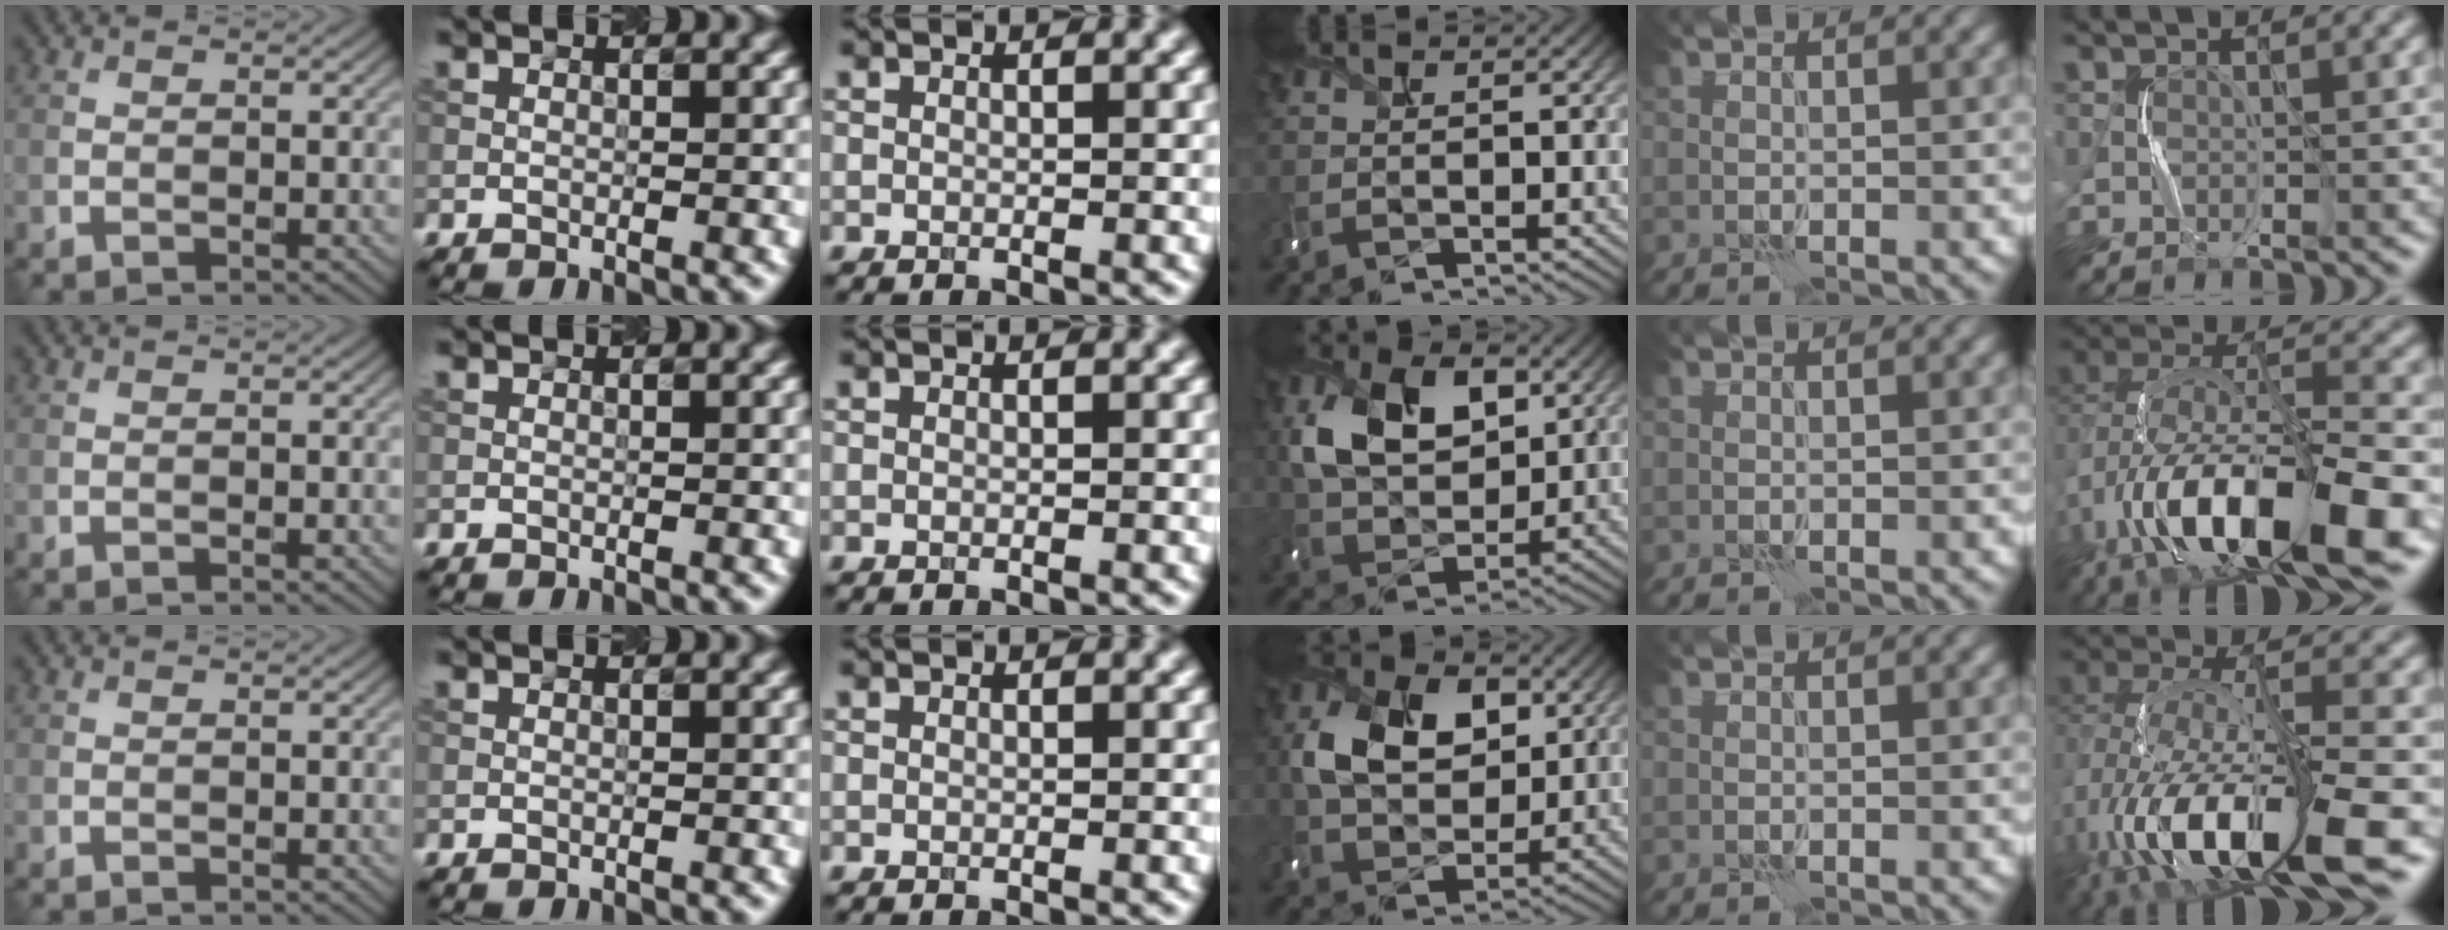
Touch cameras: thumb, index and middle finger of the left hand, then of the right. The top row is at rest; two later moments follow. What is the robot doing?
{"motion": "shake", "object": "handbell"}